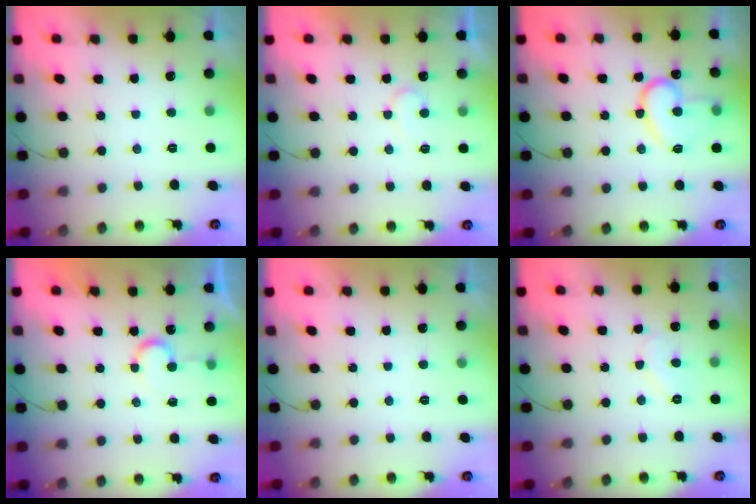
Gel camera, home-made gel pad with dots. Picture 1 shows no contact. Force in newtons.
{"total": 7.0, "press": 6.9, "slide": 0.5}
{"total": 14.8, "press": 14.8, "slide": 1.4}
{"total": 6.8, "press": 6.8, "slide": 0.3}
{"total": 1.7, "press": 1.7, "slide": 0.1}
{"total": 6.9, "press": 6.9, "slide": 0.7}